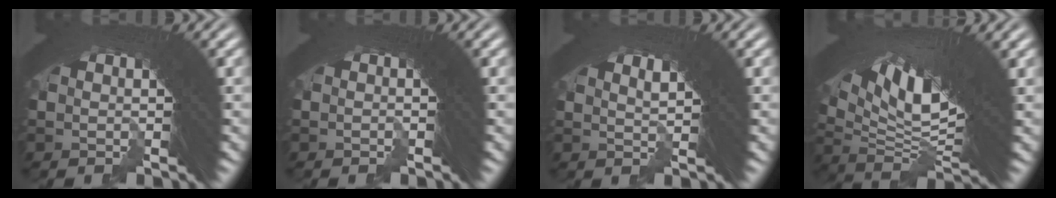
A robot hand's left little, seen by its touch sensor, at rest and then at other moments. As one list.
[{"total": 0.0}, {"total": 2.2, "force": [0.4, 1.2, 1.8], "torque": [-0.041, -0.009, 0.009]}, {"total": 12.2, "force": [1.0, 6.0, 10.6], "torque": [-0.189, -0.018, 0.028]}]